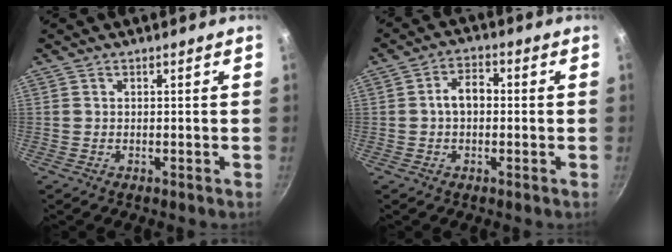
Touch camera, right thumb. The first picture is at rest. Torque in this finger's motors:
{"motor_torque": [0.16, 1.11, 0.58, 0.58, 0.07]}